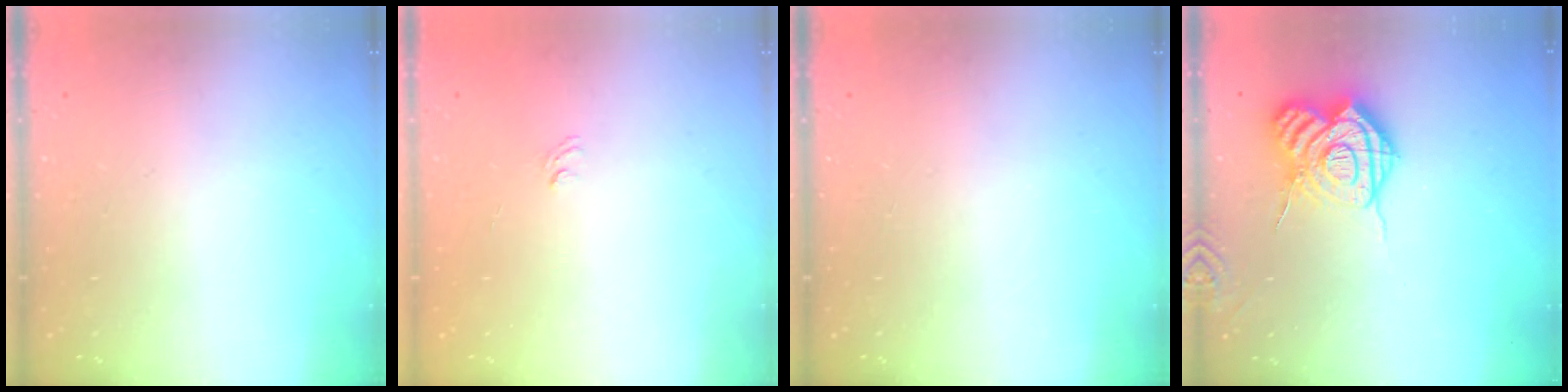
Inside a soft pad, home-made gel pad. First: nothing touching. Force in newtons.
{"total": 1.6, "press": 1.2, "slide": 1.0}
{"total": 0.0}
{"total": 17.9, "press": 17.8, "slide": 1.8}